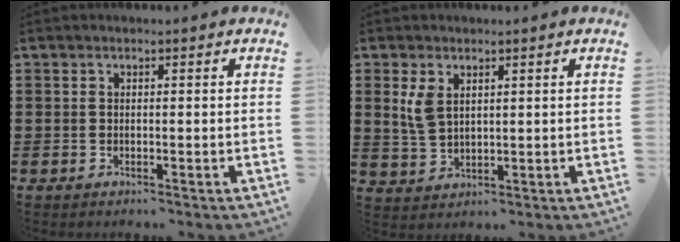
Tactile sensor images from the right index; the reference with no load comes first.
{"total": 3.9, "force": [1.7, 2.3, 2.6], "torque": [-0.057, 0.008, 0.031]}